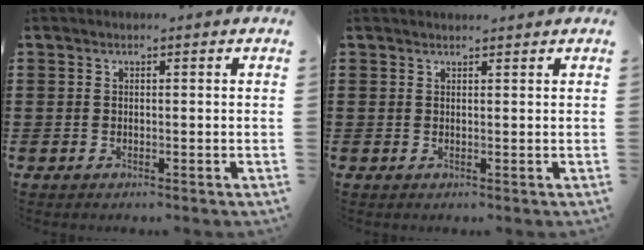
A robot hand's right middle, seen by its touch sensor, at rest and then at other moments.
{"total": 1.1, "force": [1.0, -0.2, 0.1], "torque": [-0.003, -0.002, 0.019]}